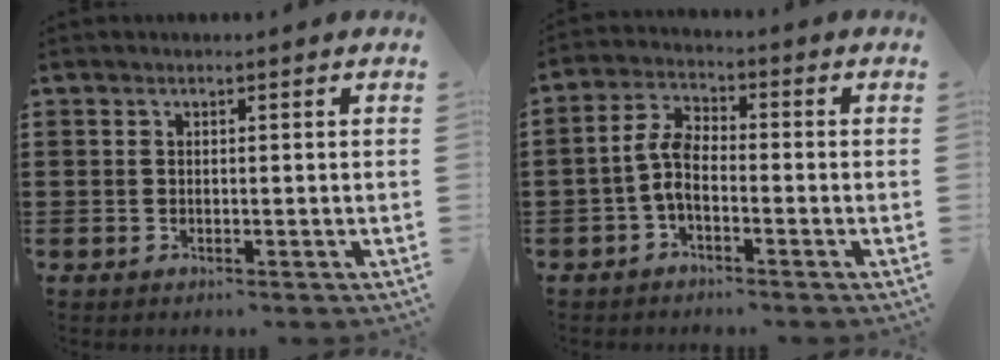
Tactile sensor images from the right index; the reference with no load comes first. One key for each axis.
{"total": 4.8, "fx": -1.6, "fy": 2.0, "fz": 4.0, "tx": -0.103, "ty": -0.004, "tz": -0.036}